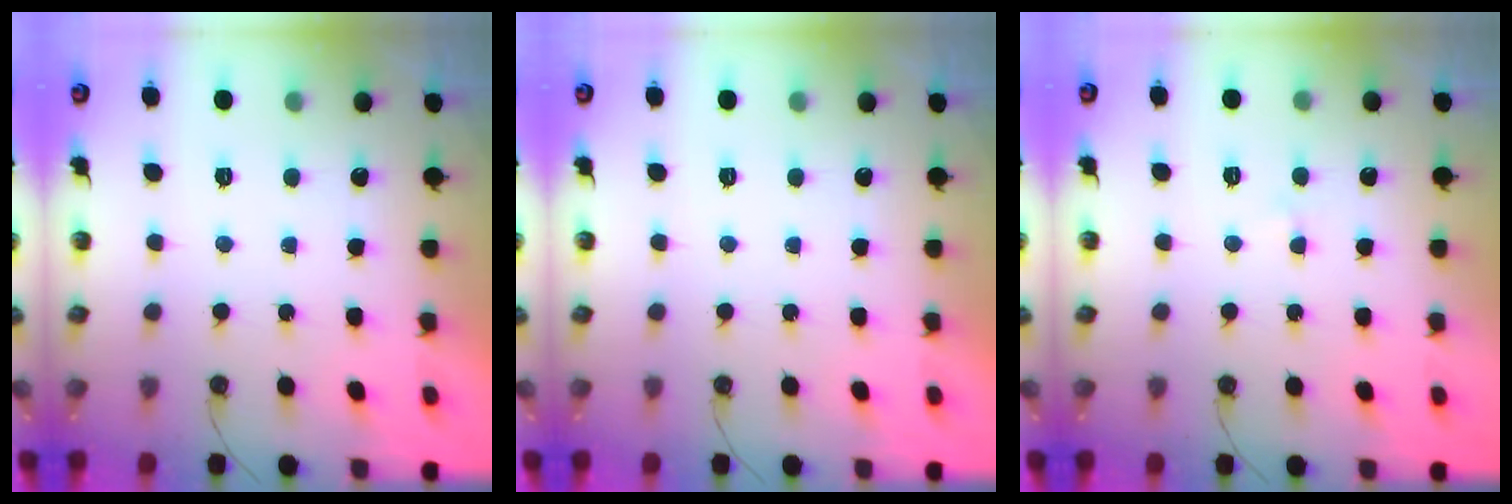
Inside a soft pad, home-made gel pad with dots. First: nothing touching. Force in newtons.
{"total": 0.0}
{"total": 1.6, "press": 1.6, "slide": 0.2}